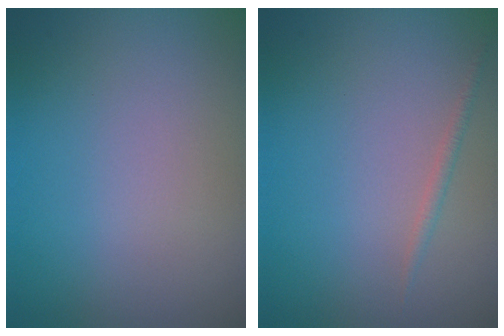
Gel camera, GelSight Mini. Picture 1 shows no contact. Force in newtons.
{"total": 0.7, "press": 0.7, "slide": 0.1}